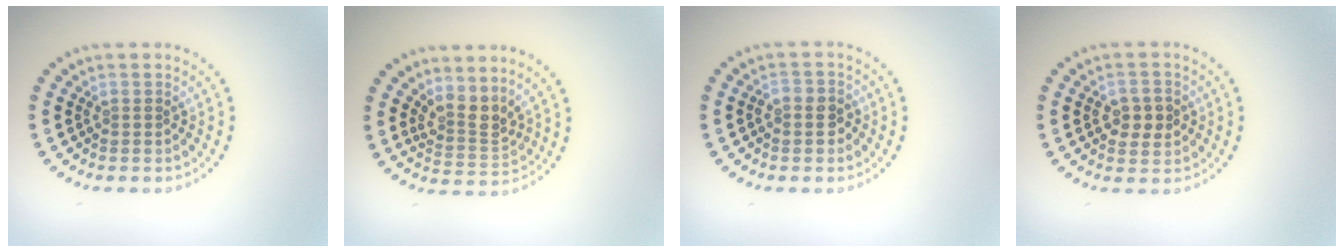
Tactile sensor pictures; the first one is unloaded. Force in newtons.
{"total": 2.8, "press": 2.0, "slide": 1.9}
{"total": 2.0, "press": 1.9, "slide": 0.5}
{"total": 2.7, "press": 2.7, "slide": 0.1}